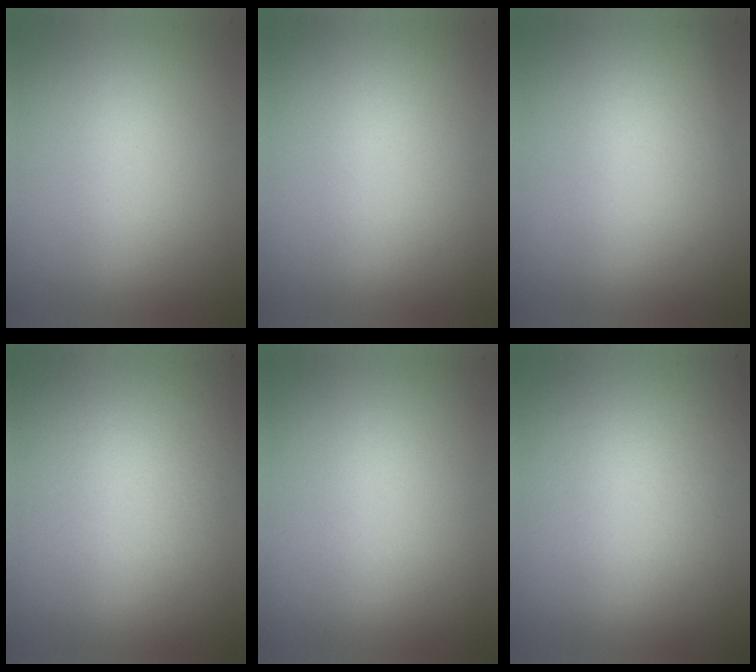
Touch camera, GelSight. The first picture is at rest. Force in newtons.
{"total": 0.0}
{"total": 1.1}
{"total": 2.8}
{"total": 0.0}
{"total": 3.0}